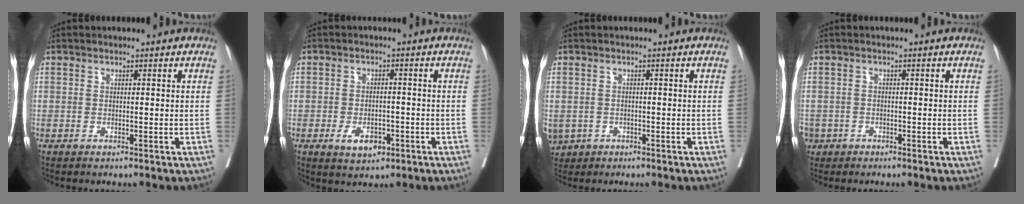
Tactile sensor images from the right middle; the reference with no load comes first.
{"total": 4.5, "force": [-2.1, 2.5, 3.1], "torque": [-0.050, 0.001, -0.026]}
{"total": 6.1, "force": [-2.7, 5.1, 2.0], "torque": [-0.056, -0.003, -0.038]}
{"total": 4.5, "force": [-2.6, 3.5, 1.0], "torque": [-0.032, 0.001, -0.045]}